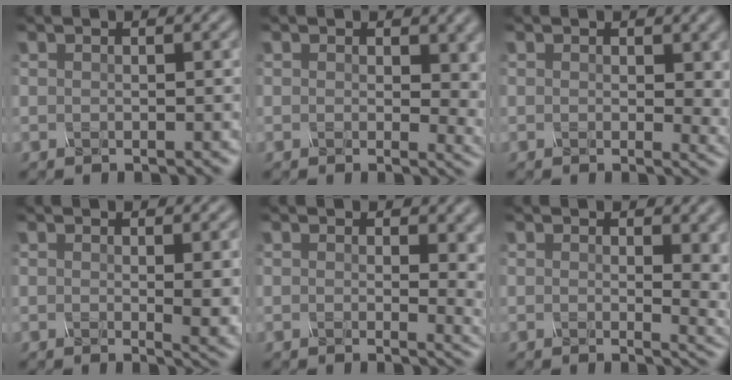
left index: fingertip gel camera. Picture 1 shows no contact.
{"total": 4.4, "force": [0.9, 2.7, 3.4], "torque": [-0.030, -0.007, 0.009]}
{"total": 3.1, "force": [0.6, 1.8, 2.4], "torque": [-0.023, -0.004, 0.005]}
{"total": 3.8, "force": [0.3, 0.9, 3.6], "torque": [-0.045, -0.005, 0.006]}
{"total": 4.7, "force": [0.7, 2.3, 4.0], "torque": [-0.032, -0.008, 0.009]}
{"total": 4.8, "force": [0.8, 2.1, 4.2], "torque": [-0.039, -0.008, 0.014]}